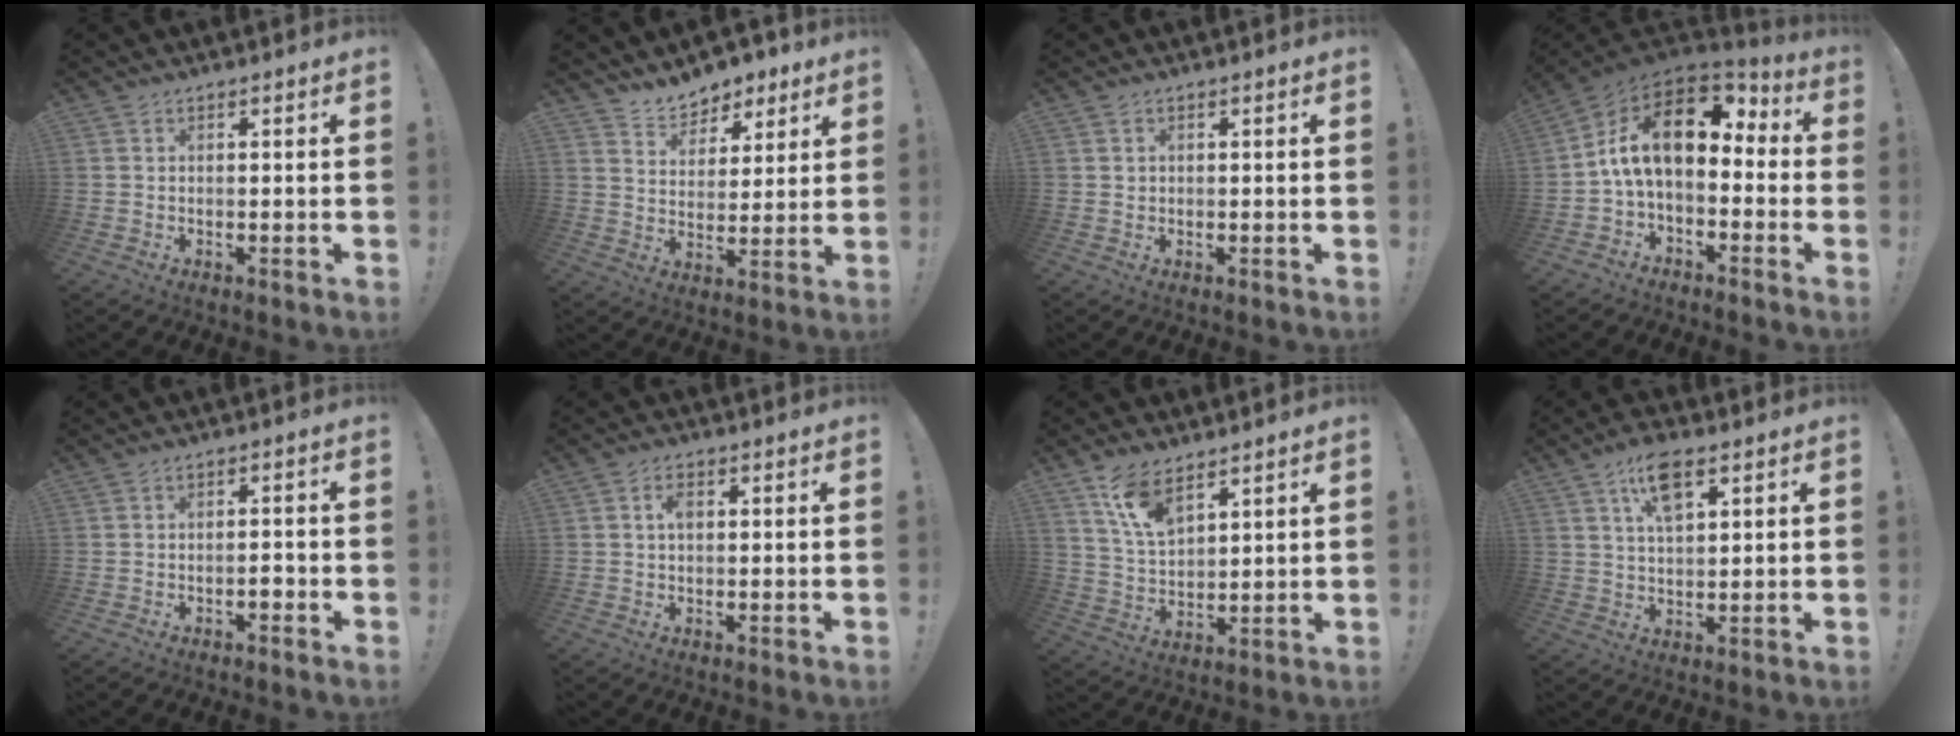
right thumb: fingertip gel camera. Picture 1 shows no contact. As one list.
[{"total": 8.1, "force": [6.9, 4.2, 0.9], "torque": [-0.021, -0.057, 0.135]}, {"total": 0.7, "force": [0.2, 0.7, 0.1], "torque": [0.003, 0.000, 0.003]}, {"total": 15.6, "force": [3.4, 8.6, 12.5], "torque": [-0.206, -0.006, 0.060]}, {"total": 2.0, "force": [-1.2, 0.7, 1.4], "torque": [-0.021, 0.005, -0.019]}, {"total": 2.8, "force": [0.5, 1.6, 2.3], "torque": [-0.036, 0.003, 0.004]}, {"total": 10.1, "force": [7.4, 4.5, 5.3], "torque": [-0.105, -0.037, 0.140]}, {"total": 9.3, "force": [4.9, 4.1, 6.7], "torque": [-0.115, -0.002, 0.088]}]